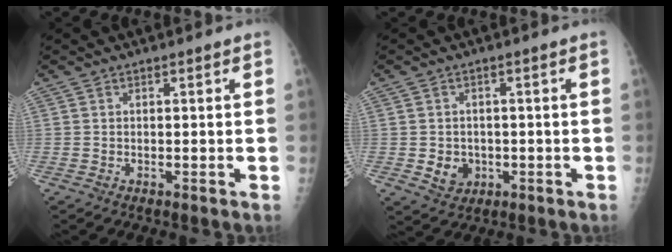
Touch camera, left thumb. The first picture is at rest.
{"total": 4.3, "force": [-0.9, 3.7, 2.0], "torque": [-0.014, 0.003, -0.002]}